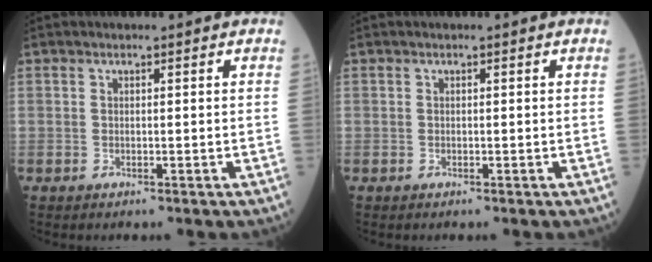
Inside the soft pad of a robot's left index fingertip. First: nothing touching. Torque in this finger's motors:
{"motor_torque": [0.05, 0.02, -0.01, 0.00]}